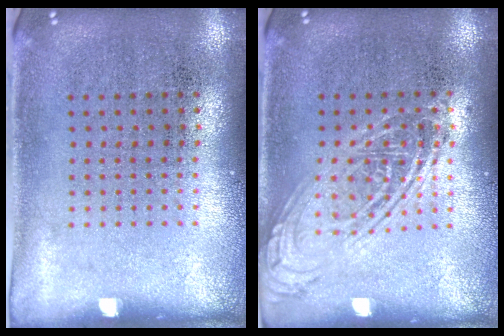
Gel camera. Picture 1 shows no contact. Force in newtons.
{"total": 2.4, "press": 2.4, "slide": 0.3}